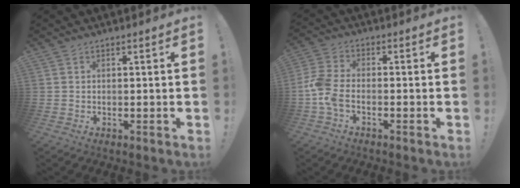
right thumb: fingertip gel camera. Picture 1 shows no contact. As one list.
[{"total": 8.6, "force": [-2.9, 4.6, 6.6], "torque": [-0.155, 0.003, -0.050]}]